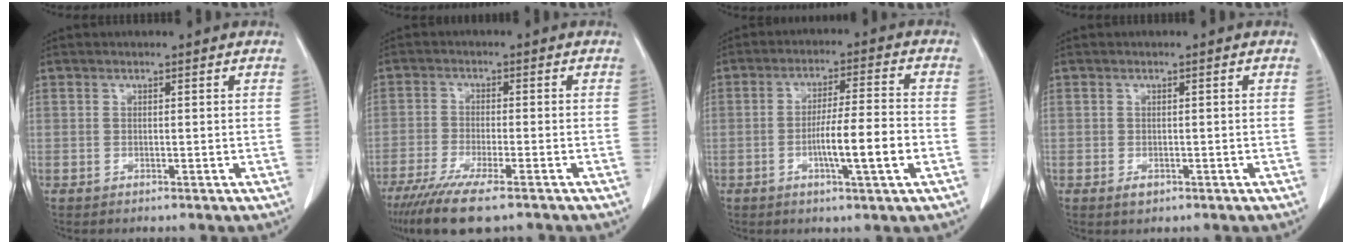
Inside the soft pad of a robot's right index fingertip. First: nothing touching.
{"total": 10.4, "force": [-7.7, 1.1, 6.8], "torque": [-0.114, -0.025, -0.122]}
{"total": 8.8, "force": [-2.6, 0.0, 8.4], "torque": [-0.145, -0.001, -0.046]}
{"total": 1.2, "force": [-0.6, 0.6, 0.8], "torque": [-0.013, 0.000, -0.004]}